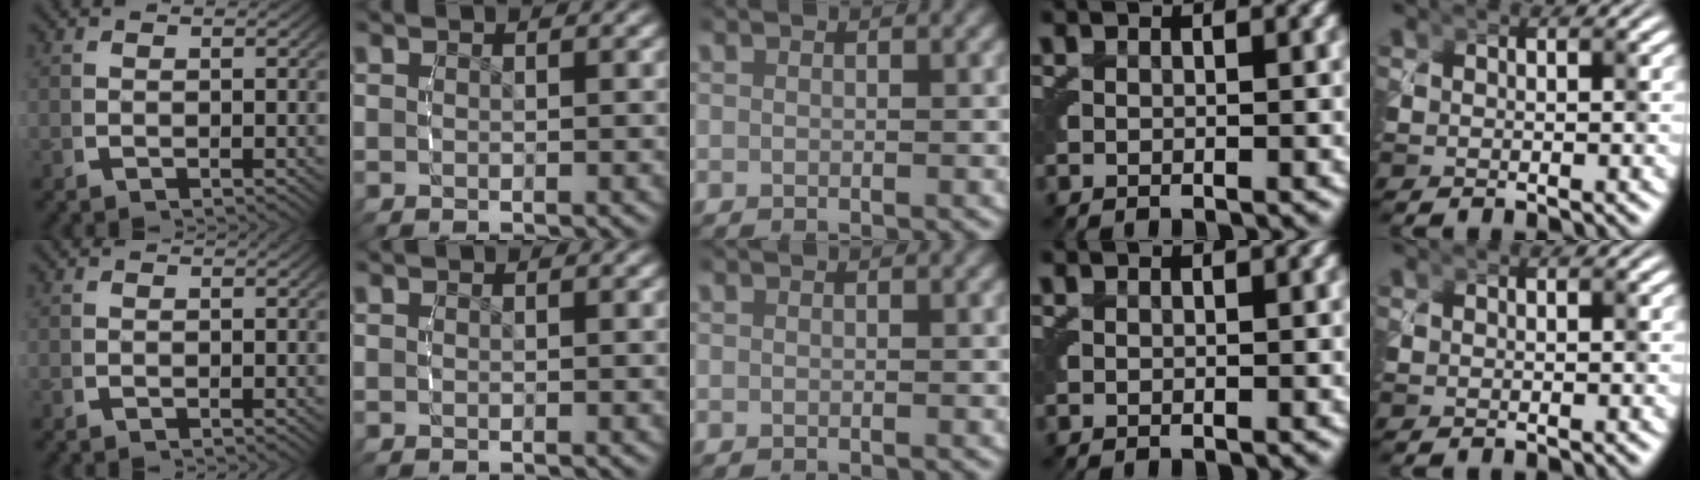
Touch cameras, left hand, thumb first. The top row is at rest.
{}